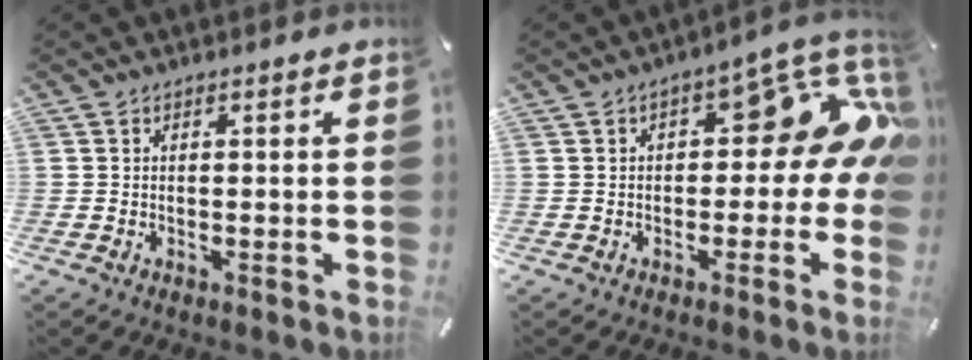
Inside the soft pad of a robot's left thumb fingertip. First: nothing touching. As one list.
[{"total": 13.9, "force": [4.0, 6.9, 11.3], "torque": [-0.129, -0.027, 0.060]}]